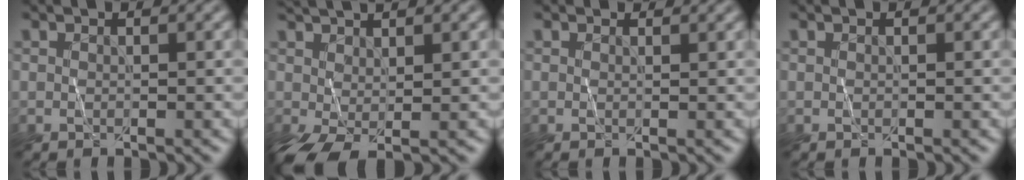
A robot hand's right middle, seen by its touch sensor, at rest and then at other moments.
{"total": 5.1, "force": [0.9, 2.0, 4.6], "torque": [-0.081, 0.007, 0.013]}
{"total": 1.1, "force": [1.0, 0.2, 0.2], "torque": [-0.009, -0.003, 0.008]}
{"total": 0.0}